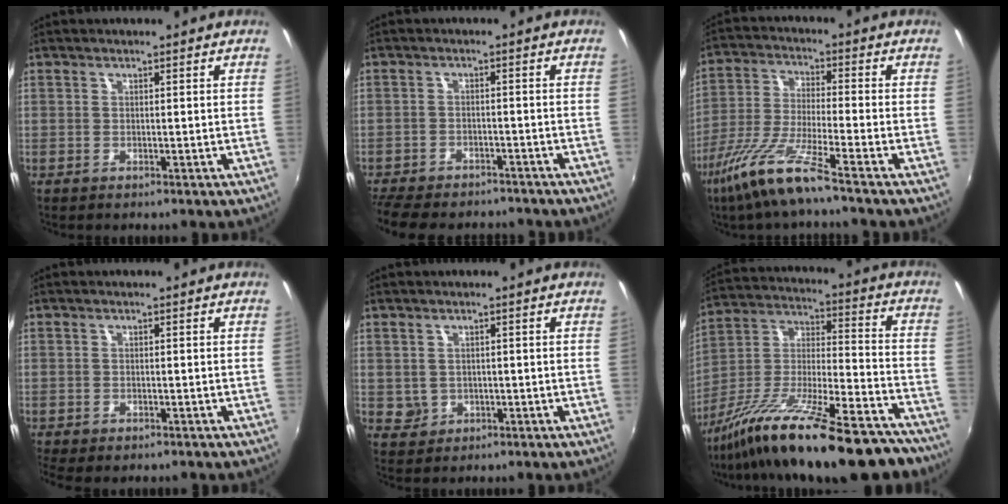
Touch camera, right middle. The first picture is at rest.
{"total": 11.9, "force": [-10.3, 3.9, 4.5], "torque": [-0.117, -0.018, -0.158]}
{"total": 9.5, "force": [-6.1, -0.4, 7.3], "torque": [-0.154, -0.014, -0.121]}
{"total": 3.0, "force": [-2.1, 1.2, 1.8], "torque": [-0.039, -0.022, -0.032]}
{"total": 2.6, "force": [0.0, 2.5, 0.6], "torque": [-0.010, 0.001, 0.006]}
{"total": 26.8, "force": [-20.4, 6.3, 16.2], "torque": [-0.262, -0.026, -0.312]}